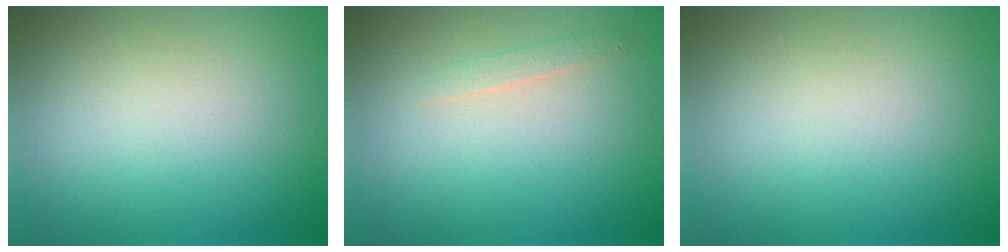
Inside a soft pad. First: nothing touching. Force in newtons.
{"total": 0.8, "press": 0.8, "slide": 0.0}
{"total": 0.0}